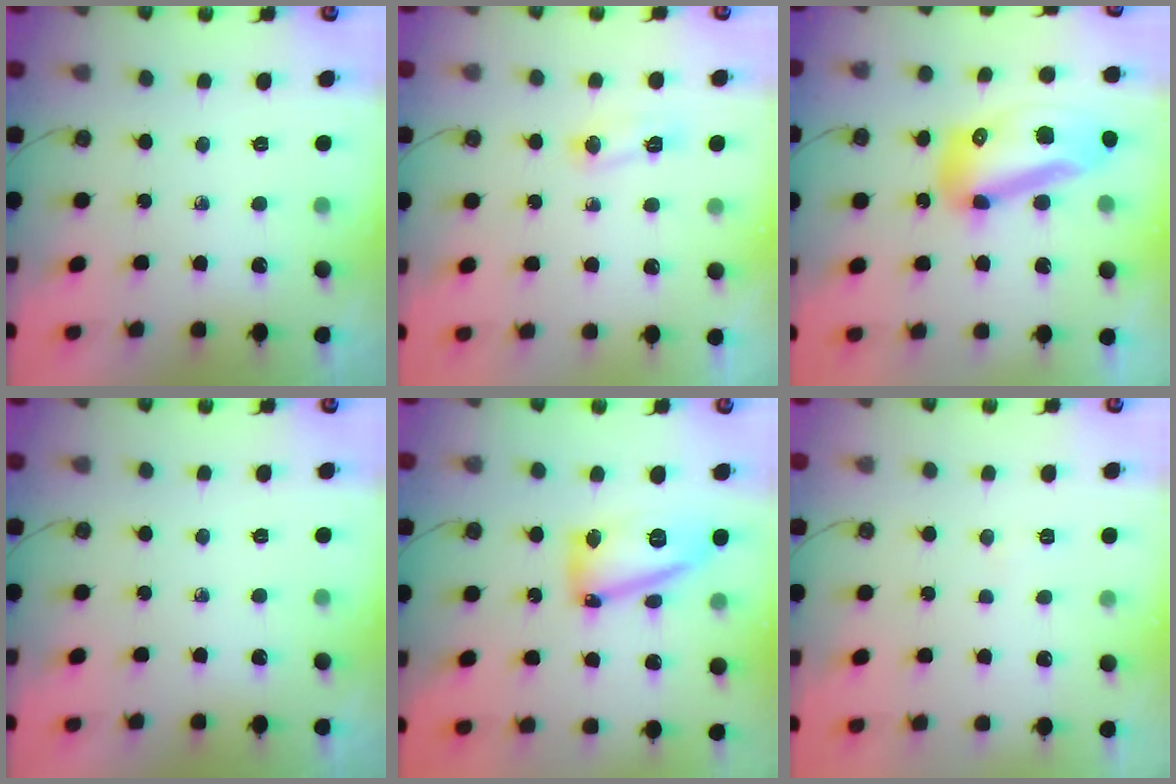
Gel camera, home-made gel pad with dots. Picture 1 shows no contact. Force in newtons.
{"total": 14.9, "press": 6.6, "slide": 13.4}
{"total": 14.5, "press": 14.4, "slide": 1.8}
{"total": 0.0}
{"total": 20.4, "press": 16.7, "slide": 11.6}
{"total": 3.4, "press": 3.4, "slide": 0.4}